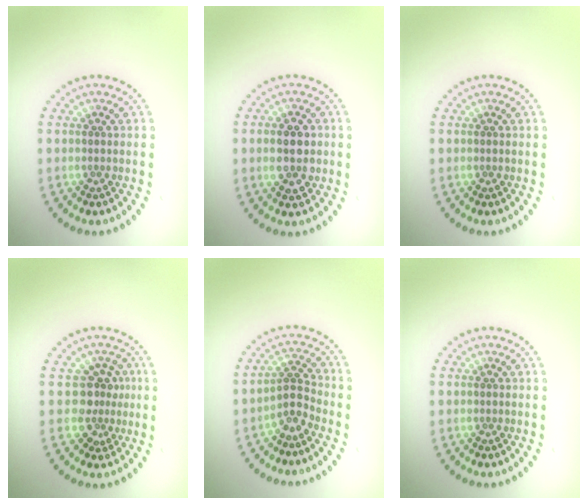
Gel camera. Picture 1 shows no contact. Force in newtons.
{"total": 3.9, "press": 3.9, "slide": 0.2}
{"total": 0.0}
{"total": 2.8, "press": 2.1, "slide": 1.8}
{"total": 2.4, "press": 1.7, "slide": 1.7}
{"total": 0.0}